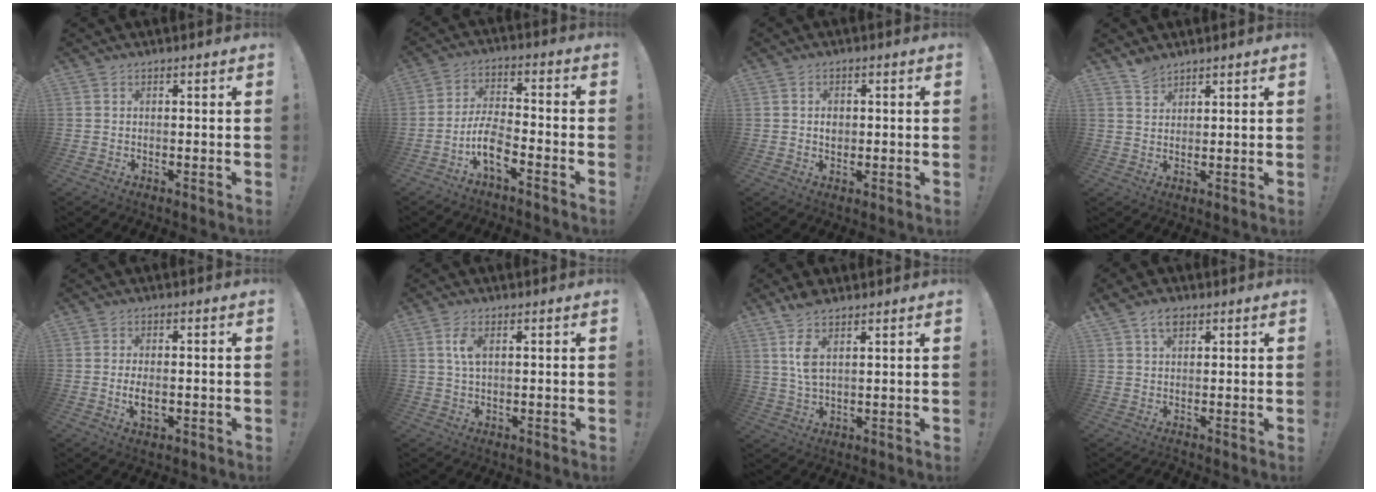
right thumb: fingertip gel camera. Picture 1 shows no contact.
{"total": 9.5, "force": [-5.3, 3.9, 6.9], "torque": [-0.136, 0.017, -0.099]}
{"total": 2.8, "force": [0.0, 2.5, 1.3], "torque": [-0.002, -0.004, -0.005]}
{"total": 3.7, "force": [3.4, 1.4, 0.6], "torque": [-0.003, -0.020, 0.063]}
{"total": 3.8, "force": [-0.7, 1.9, 3.3], "torque": [-0.059, -0.002, -0.015]}
{"total": 4.5, "force": [1.4, 2.2, 3.7], "torque": [-0.061, -0.001, 0.022]}
{"total": 7.2, "force": [4.2, 3.5, 4.7], "torque": [-0.097, -0.019, 0.078]}
{"total": 4.8, "force": [2.5, 3.0, 2.7], "torque": [-0.045, -0.004, 0.047]}